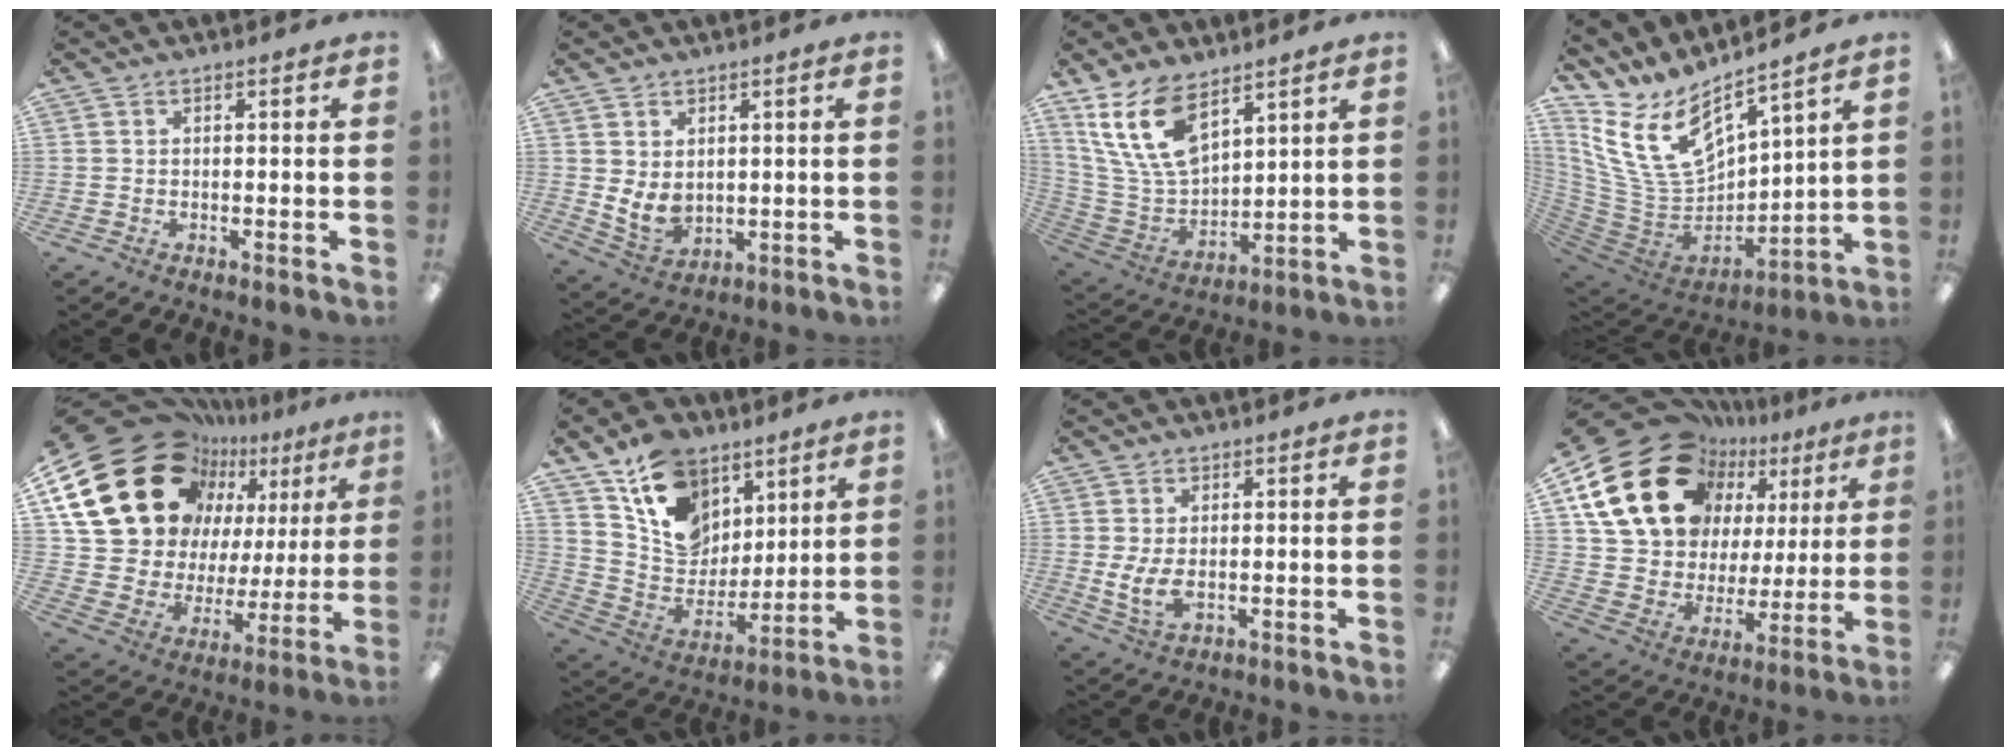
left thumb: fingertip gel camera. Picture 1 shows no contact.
{"total": 5.8, "force": [1.8, 4.3, 3.5], "torque": [-0.072, -0.019, 0.034]}
{"total": 15.9, "force": [9.4, 8.1, 10.0], "torque": [-0.233, -0.037, 0.171]}
{"total": 17.3, "force": [10.1, 9.4, 10.5], "torque": [-0.231, -0.062, 0.189]}
{"total": 26.1, "force": [14.7, 16.4, 14.1], "torque": [-0.272, -0.088, 0.282]}
{"total": 16.3, "force": [9.4, 11.7, 6.3], "torque": [-0.111, -0.052, 0.186]}
{"total": 6.0, "force": [-0.2, 3.4, 4.9], "torque": [-0.103, -0.005, -0.006]}
{"total": 24.5, "force": [13.0, 16.7, 12.2], "torque": [-0.239, -0.074, 0.250]}